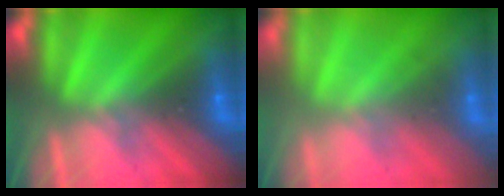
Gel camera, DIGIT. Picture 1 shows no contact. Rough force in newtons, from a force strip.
{"total": 2.2}